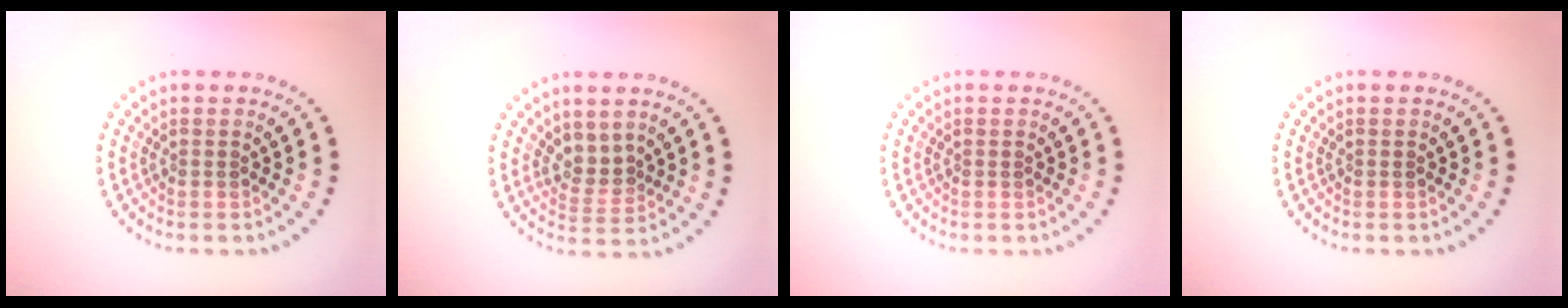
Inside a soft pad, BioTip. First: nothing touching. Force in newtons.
{"total": 2.2, "press": 1.7, "slide": 1.4}
{"total": 0.0}
{"total": 0.0}